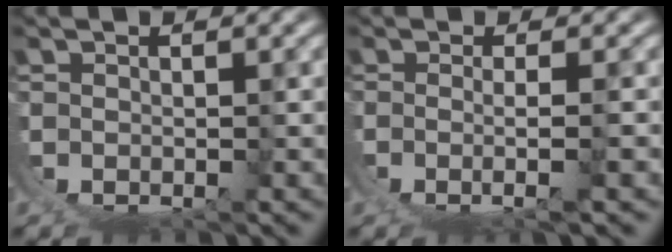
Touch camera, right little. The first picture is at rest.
{"total": 2.6, "force": [0.1, -0.1, 2.6], "torque": [-0.056, -0.018, 0.013]}